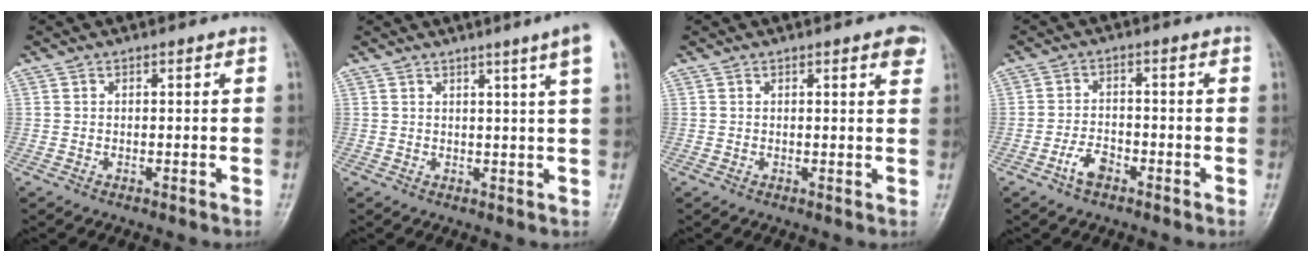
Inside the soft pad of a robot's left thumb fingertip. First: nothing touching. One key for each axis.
{"total": 6.1, "fx": 3.5, "fy": -0.8, "fz": 5.0, "tx": -0.069, "ty": -0.010, "tz": 0.040}
{"total": 3.0, "fx": 1.7, "fy": 0.9, "fz": 2.3, "tx": -0.015, "ty": -0.004, "tz": 0.017}
{"total": 3.9, "fx": -2.4, "fy": 2.1, "fz": 2.2, "tx": -0.035, "ty": 0.020, "tz": -0.046}